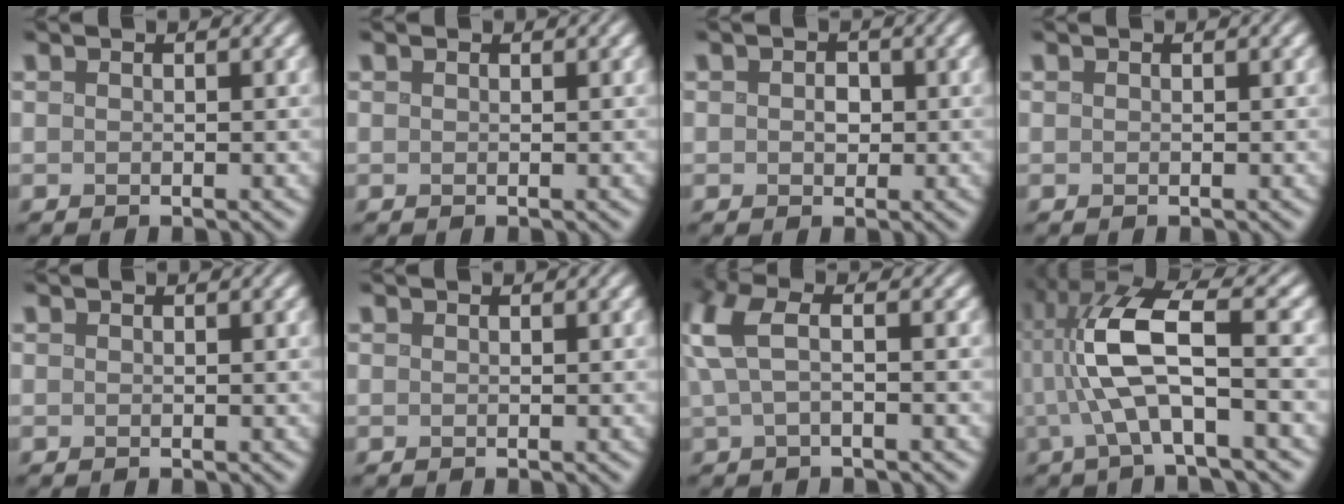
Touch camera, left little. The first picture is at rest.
{"total": 0.0}
{"total": 1.4, "force": [0.1, 1.1, 0.9], "torque": [-0.015, 0.000, -0.002]}
{"total": 0.0}
{"total": 0.0}
{"total": 0.0}
{"total": 4.3, "force": [0.7, 1.6, 3.9], "torque": [-0.094, 0.012, 0.007]}
{"total": 8.7, "force": [-0.2, 2.2, 8.4], "torque": [-0.173, 0.020, -0.008]}